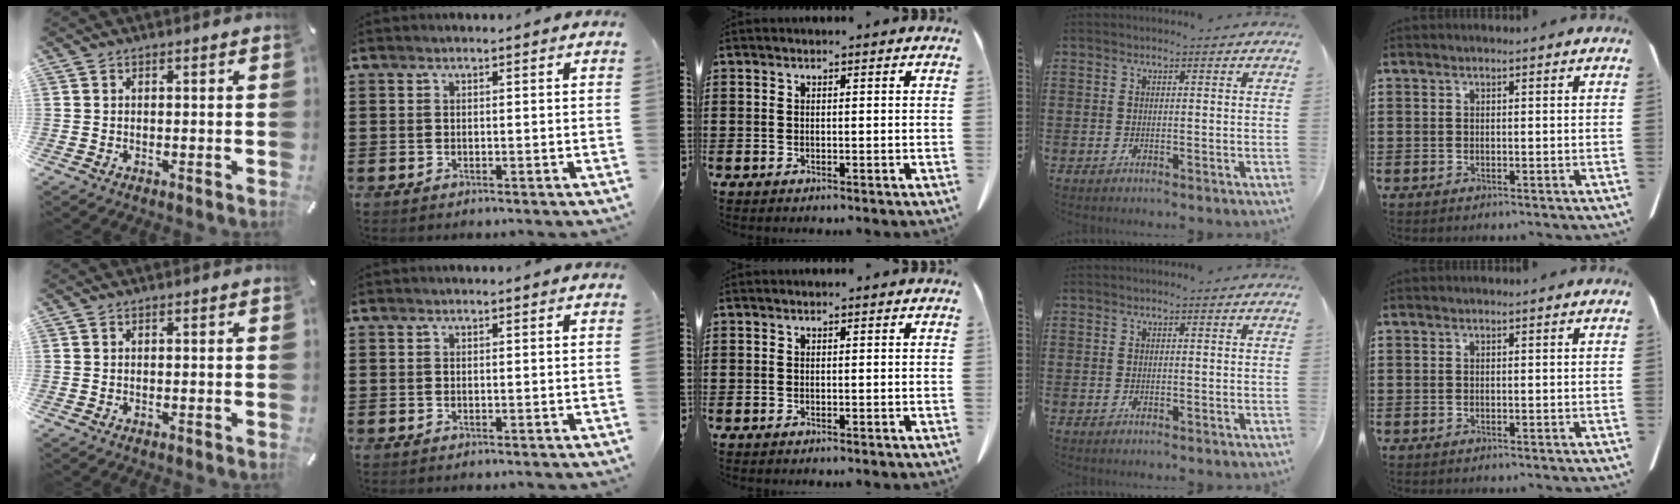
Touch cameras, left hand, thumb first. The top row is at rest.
{}